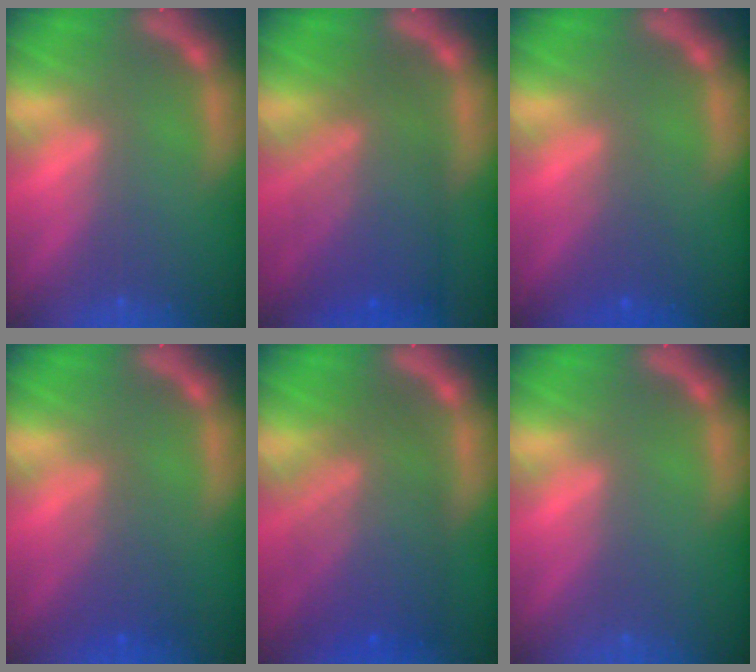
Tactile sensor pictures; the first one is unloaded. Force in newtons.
{"total": 8.1}
{"total": 1.9}
{"total": 2.9}
{"total": 8.5}
{"total": 0.0}